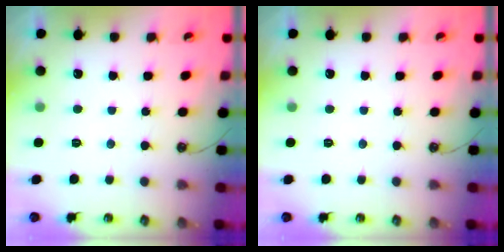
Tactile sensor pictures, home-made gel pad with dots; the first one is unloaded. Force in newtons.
{"total": 0.0}